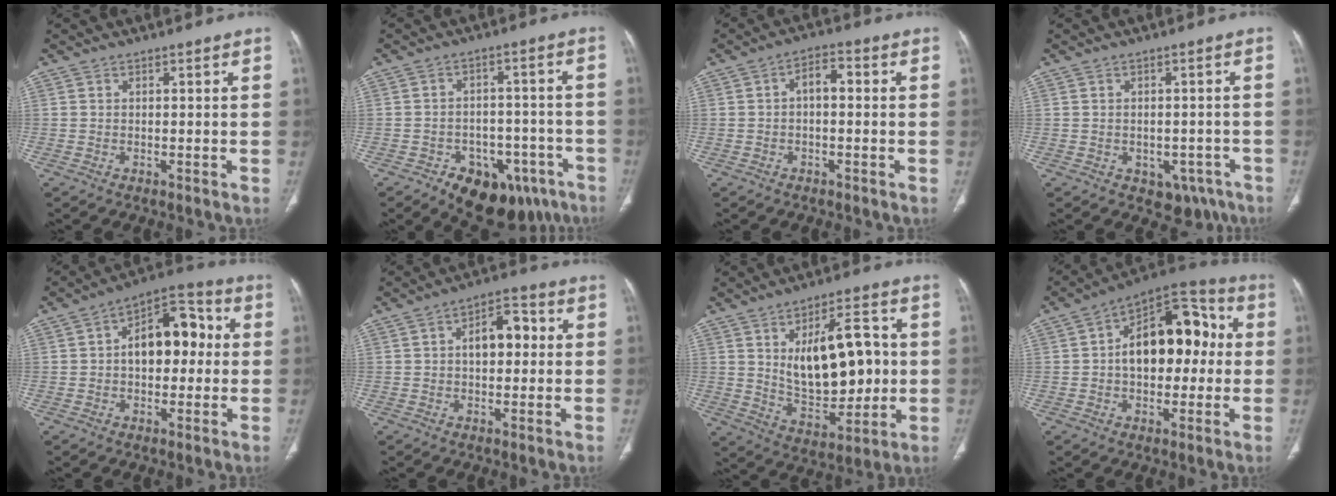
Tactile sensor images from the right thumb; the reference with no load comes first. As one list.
[{"total": 15.4, "force": [-9.0, 9.4, 8.3], "torque": [-0.071, 0.056, -0.118]}, {"total": 4.5, "force": [0.2, 2.4, 3.8], "torque": [-0.055, 0.019, -0.004]}, {"total": 6.2, "force": [-3.3, 4.4, 3.0], "torque": [-0.014, 0.023, -0.034]}, {"total": 13.6, "force": [1.1, 8.3, 10.8], "torque": [-0.124, 0.038, 0.006]}, {"total": 8.2, "force": [0.9, 4.8, 6.5], "torque": [-0.081, 0.024, 0.007]}, {"total": 17.9, "force": [2.2, 9.5, 15.1], "torque": [-0.192, -0.003, 0.049]}, {"total": 18.7, "force": [1.3, 11.3, 14.9], "torque": [-0.178, 0.046, 0.014]}]